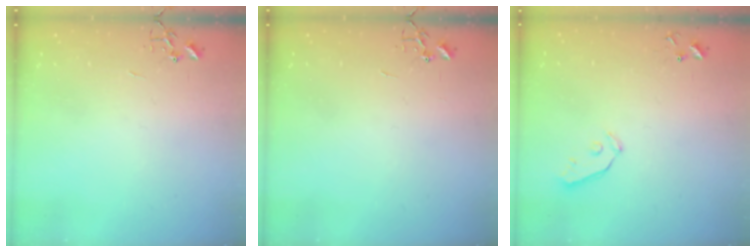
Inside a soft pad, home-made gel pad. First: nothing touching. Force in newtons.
{"total": 0.0}
{"total": 4.0, "press": 3.9, "slide": 0.7}